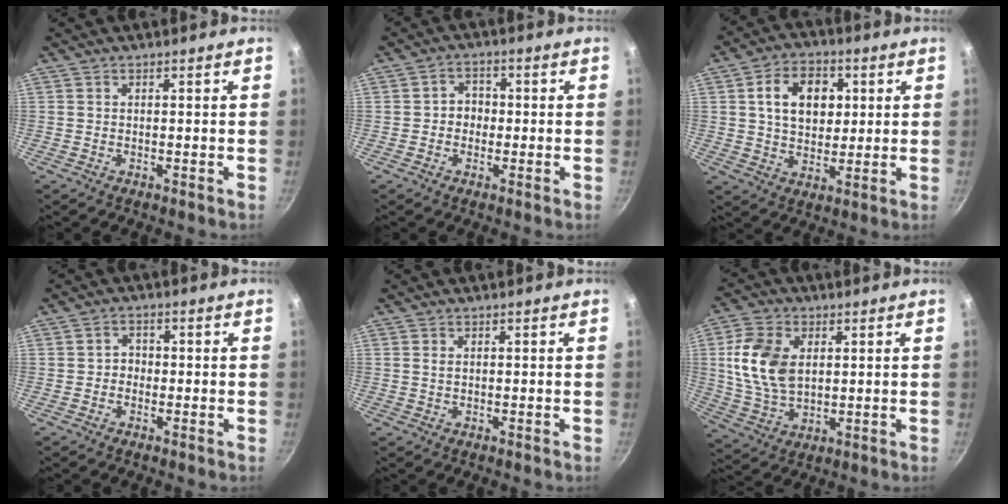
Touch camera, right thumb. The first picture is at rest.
{"total": 3.9, "force": [-0.4, 3.4, 1.8], "torque": [0.000, 0.008, -0.011]}
{"total": 11.7, "force": [2.8, 8.4, 7.7], "torque": [-0.098, 0.000, 0.041]}
{"total": 2.4, "force": [-0.5, 2.1, 1.0], "torque": [0.002, 0.008, -0.012]}
{"total": 1.0, "force": [0.3, 0.6, 0.8], "torque": [-0.014, -0.001, 0.004]}
{"total": 12.9, "force": [2.4, 8.5, 9.4], "torque": [-0.167, -0.014, 0.050]}